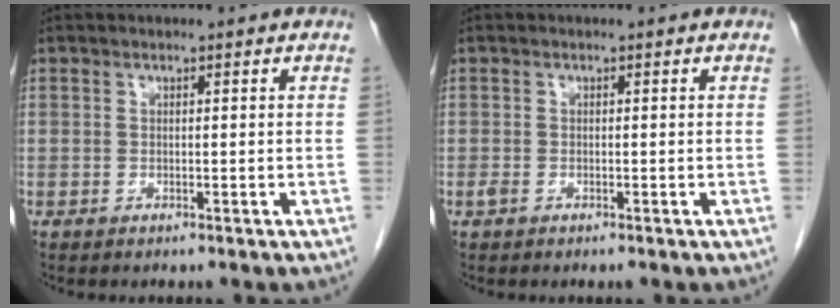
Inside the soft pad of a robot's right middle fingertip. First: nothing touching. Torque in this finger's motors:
{"motor_torque": [0.22, -0.02, 0.00, 0.00]}